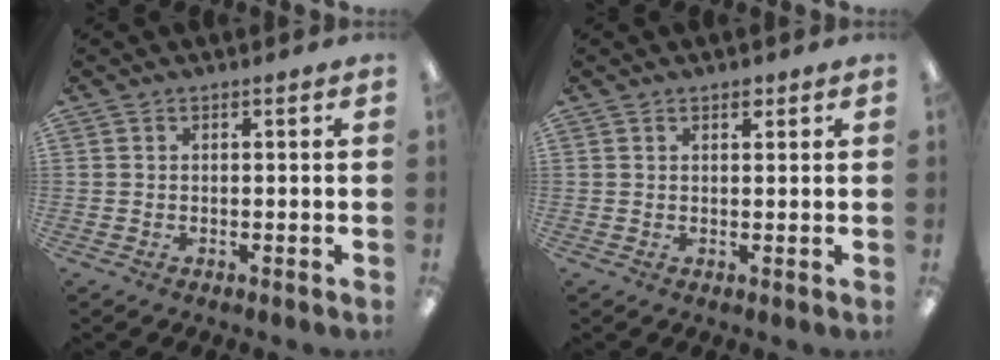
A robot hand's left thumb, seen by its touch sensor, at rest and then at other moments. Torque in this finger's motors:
{"motor_torque": [-0.30, 0.20, -0.40, 0.29, 0.04]}